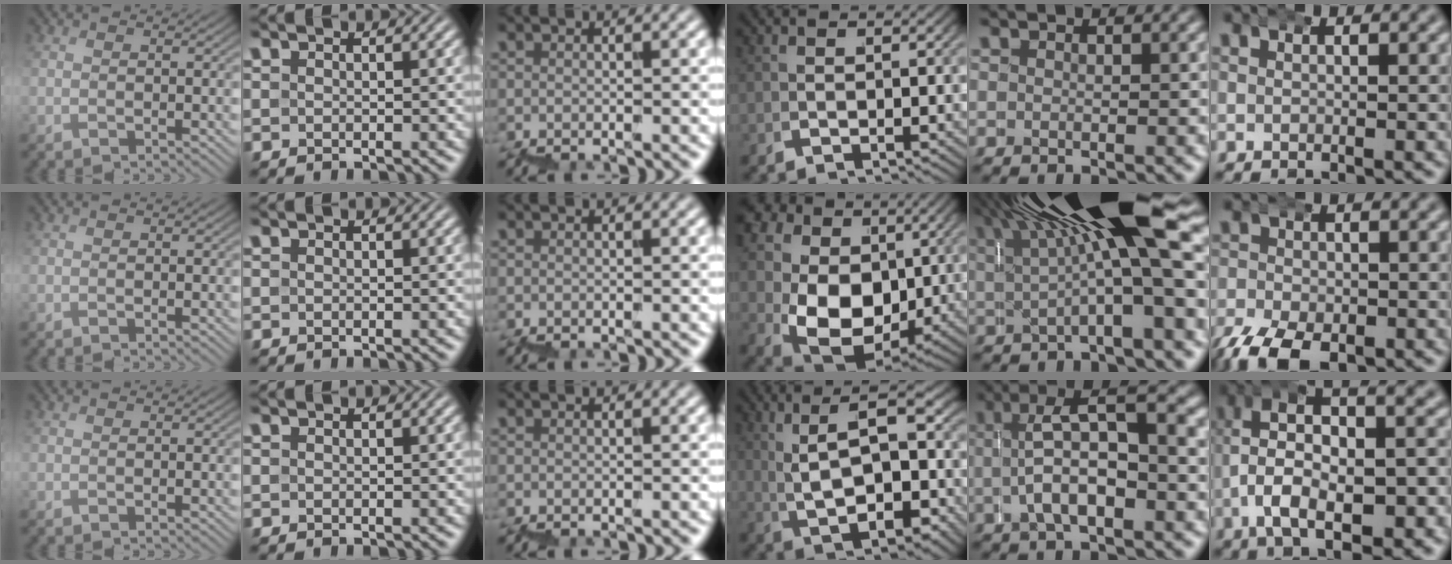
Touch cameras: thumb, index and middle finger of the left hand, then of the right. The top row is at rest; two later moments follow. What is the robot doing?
{"motion": "wrap", "object": "bubble wrap"}